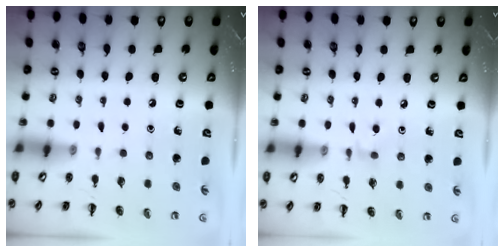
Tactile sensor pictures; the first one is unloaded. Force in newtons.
{"total": 2.9, "press": 2.7, "slide": 1.2}